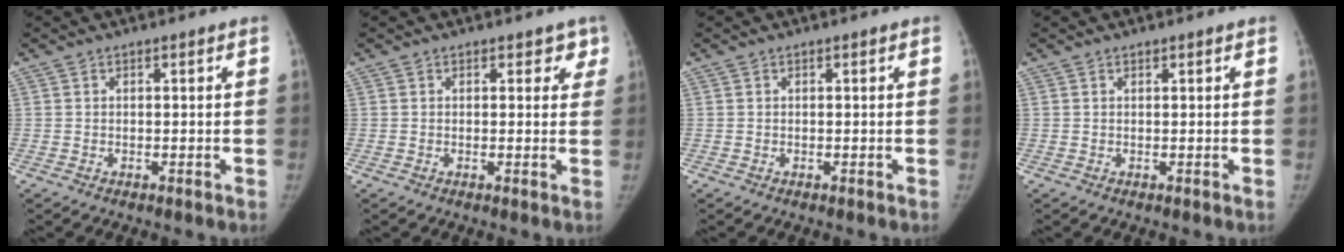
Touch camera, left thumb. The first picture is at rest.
{"total": 2.5, "force": [1.6, 1.7, 1.0], "torque": [0.024, -0.005, 0.011]}
{"total": 0.0}
{"total": 0.0}